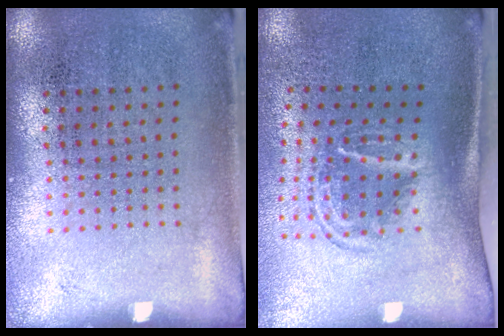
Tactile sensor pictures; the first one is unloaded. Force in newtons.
{"total": 1.8, "press": 1.2, "slide": 1.3}